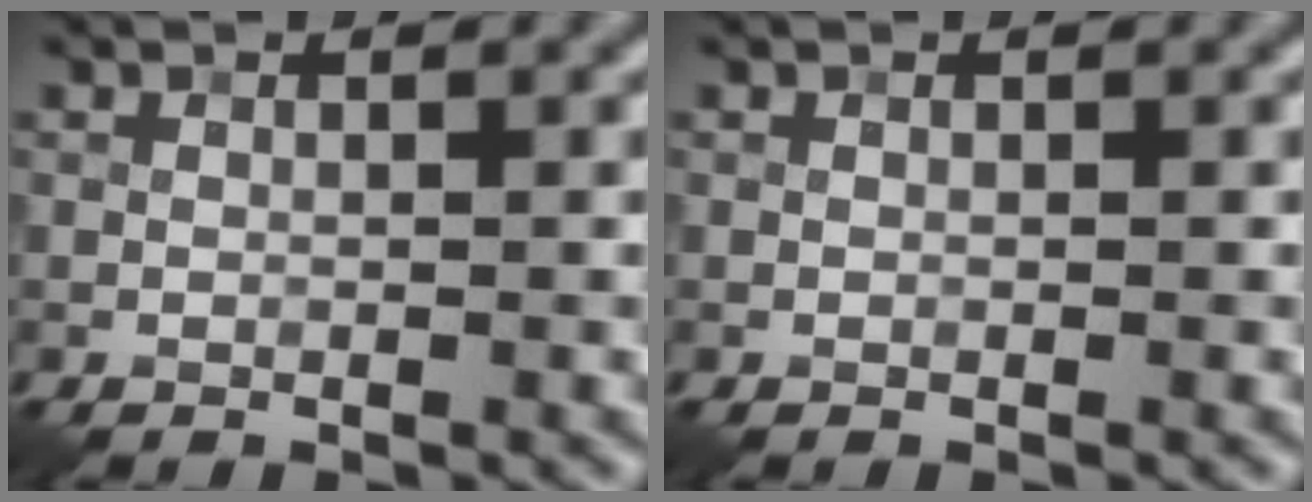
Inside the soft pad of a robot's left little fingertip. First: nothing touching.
{"total": 0.0}